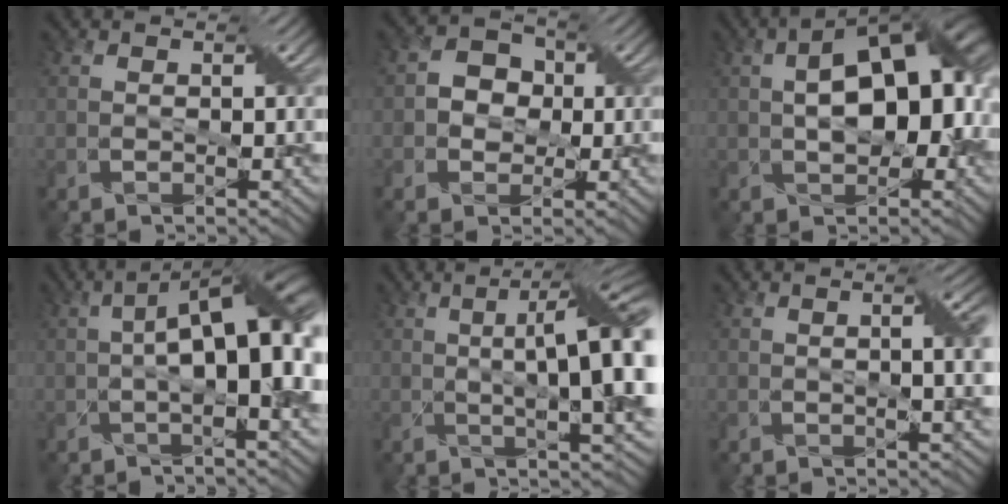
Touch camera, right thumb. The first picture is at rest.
{"total": 3.9, "force": [-0.1, 3.4, 1.8], "torque": [-0.033, 0.007, -0.017]}
{"total": 13.1, "force": [0.8, 7.1, 11.0], "torque": [-0.158, 0.014, 0.009]}
{"total": 12.5, "force": [0.3, 4.8, 11.6], "torque": [-0.180, 0.014, 0.004]}
{"total": 12.9, "force": [1.4, 3.3, 12.4], "torque": [-0.159, 0.019, 0.018]}
{"total": 4.6, "force": [0.6, 1.0, 4.5], "torque": [-0.066, 0.009, 0.011]}